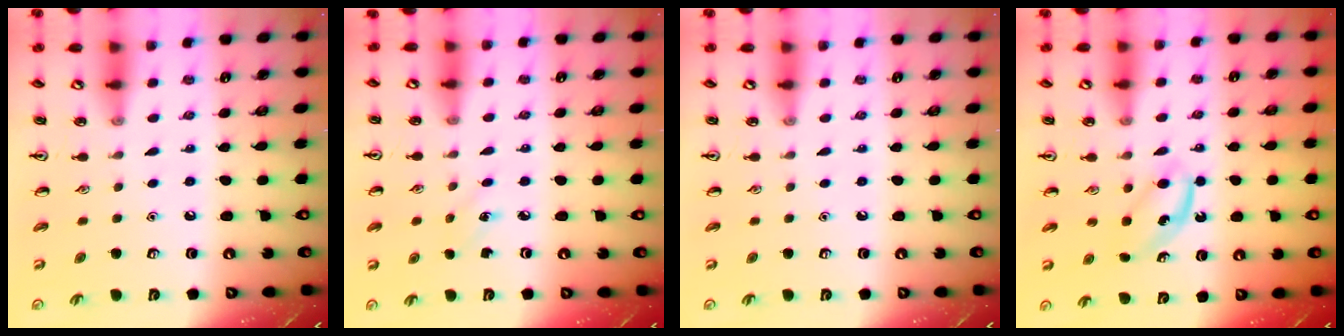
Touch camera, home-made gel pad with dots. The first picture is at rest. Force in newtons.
{"total": 2.3, "press": 2.2, "slide": 0.8}
{"total": 0.0}
{"total": 5.0, "press": 4.9, "slide": 1.1}